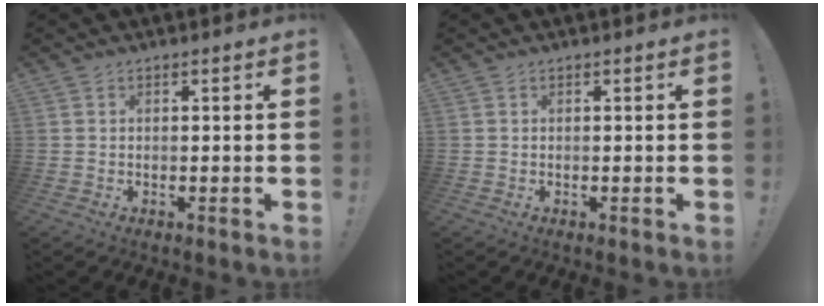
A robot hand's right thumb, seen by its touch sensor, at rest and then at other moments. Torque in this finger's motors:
{"motor_torque": [-0.01, -0.01, -0.08, 0.09, 0.01]}